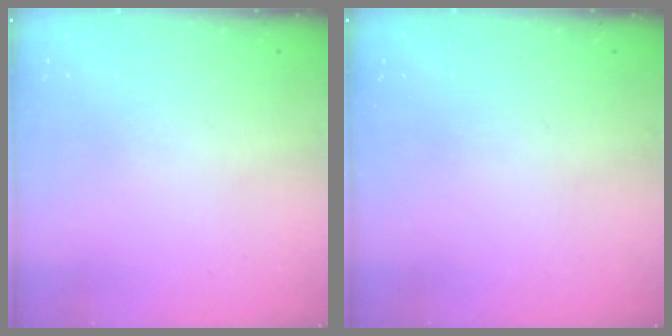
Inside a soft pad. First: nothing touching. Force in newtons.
{"total": 0.0}